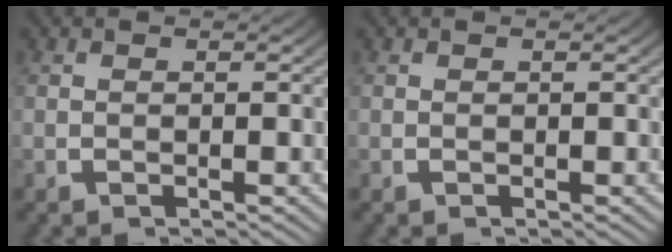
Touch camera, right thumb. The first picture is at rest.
{"total": 0.0}